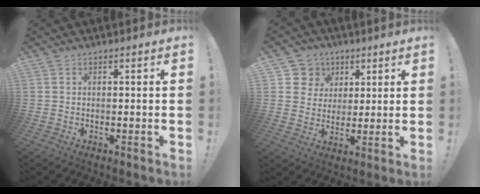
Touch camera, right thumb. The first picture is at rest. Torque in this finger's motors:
{"motor_torque": [-0.03, 0.03, 0.02, 0.02, 0.00]}